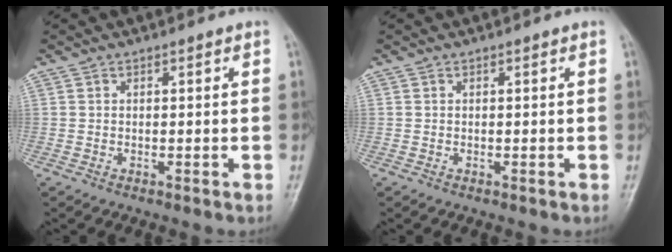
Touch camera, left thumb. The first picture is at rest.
{"total": 0.0}